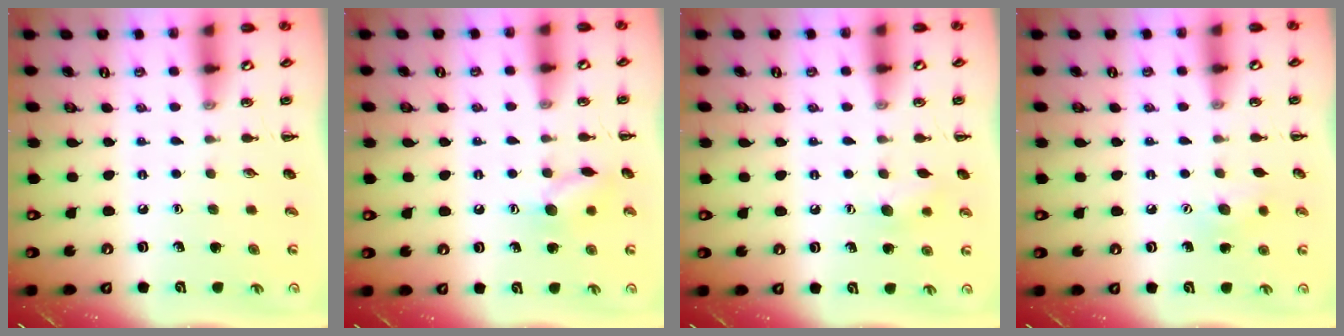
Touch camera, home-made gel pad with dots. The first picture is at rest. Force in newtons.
{"total": 8.3, "press": 8.3, "slide": 0.5}
{"total": 6.6, "press": 6.5, "slide": 1.5}
{"total": 7.0, "press": 6.9, "slide": 1.5}